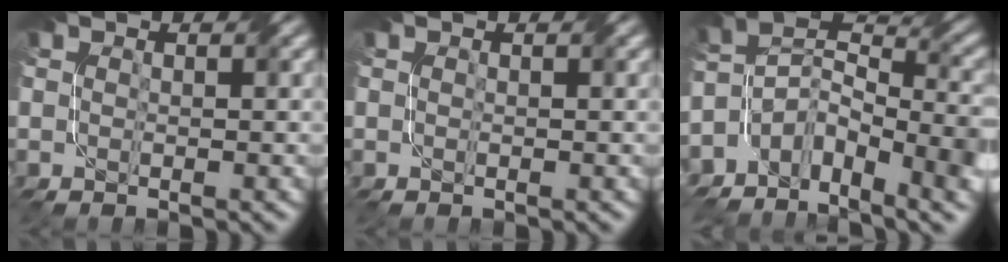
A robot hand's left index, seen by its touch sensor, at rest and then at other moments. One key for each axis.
{"total": 0.0}
{"total": 8.4, "fx": -4.3, "fy": 4.0, "fz": 6.1, "tx": -0.088, "ty": 0.005, "tz": -0.091}